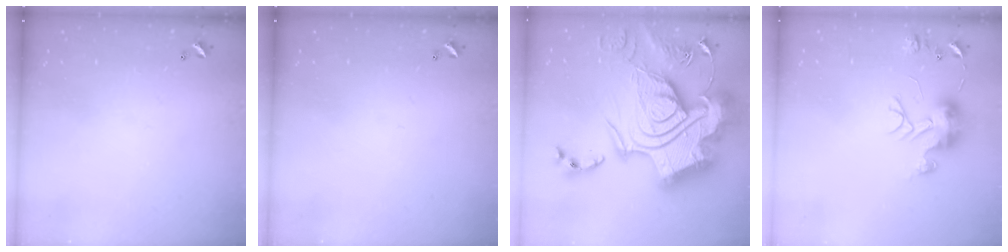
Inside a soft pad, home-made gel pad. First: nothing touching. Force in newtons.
{"total": 0.0}
{"total": 0.7, "press": 0.7, "slide": 0.1}
{"total": 11.6, "press": 11.6, "slide": 1.1}